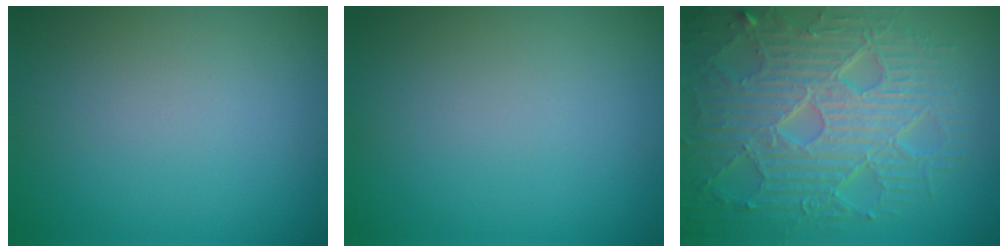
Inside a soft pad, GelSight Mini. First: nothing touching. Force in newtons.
{"total": 0.0}
{"total": 8.9, "press": 6.4, "slide": 6.2}